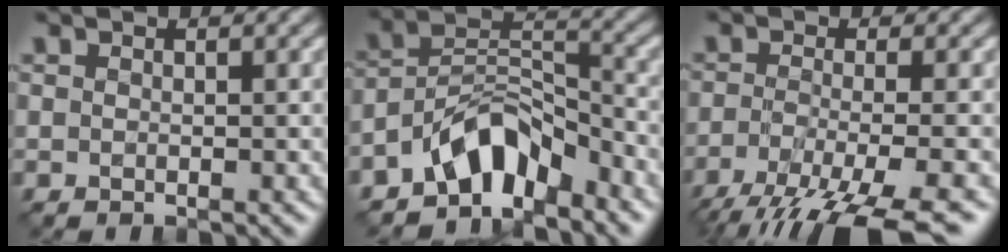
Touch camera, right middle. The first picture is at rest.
{"total": 6.3, "force": [-4.7, 2.8, 3.1], "torque": [-0.040, 0.008, -0.094]}
{"total": 8.7, "force": [-5.6, 2.1, 6.4], "torque": [-0.104, -0.020, -0.100]}